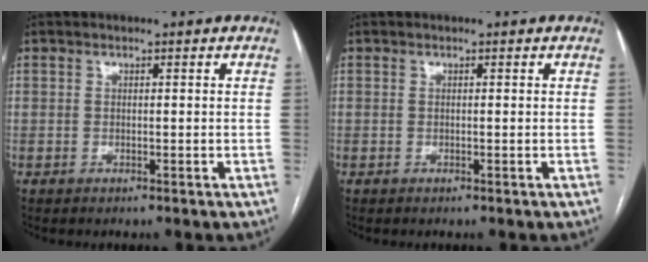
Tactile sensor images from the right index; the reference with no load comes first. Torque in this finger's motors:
{"motor_torque": [-0.12, 0.07, 0.06, 0.01]}